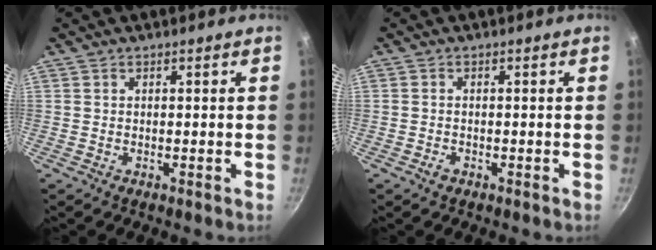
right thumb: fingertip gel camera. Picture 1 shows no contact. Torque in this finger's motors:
{"motor_torque": [-0.30, -0.03, -0.34, 0.21, -0.01]}